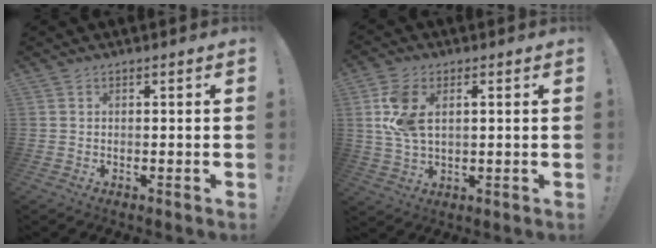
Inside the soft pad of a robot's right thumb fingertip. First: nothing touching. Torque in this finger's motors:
{"motor_torque": [0.20, 0.21, 0.12, 0.13, 0.16]}